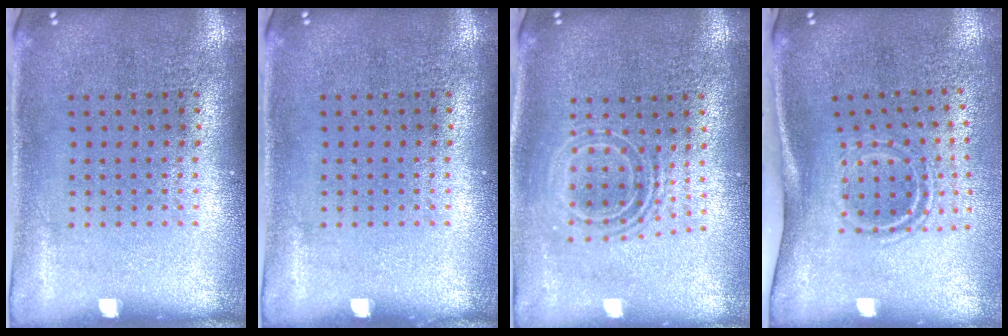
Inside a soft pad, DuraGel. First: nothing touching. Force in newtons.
{"total": 0.0}
{"total": 1.6, "press": 1.3, "slide": 0.9}
{"total": 1.8, "press": 1.1, "slide": 1.5}